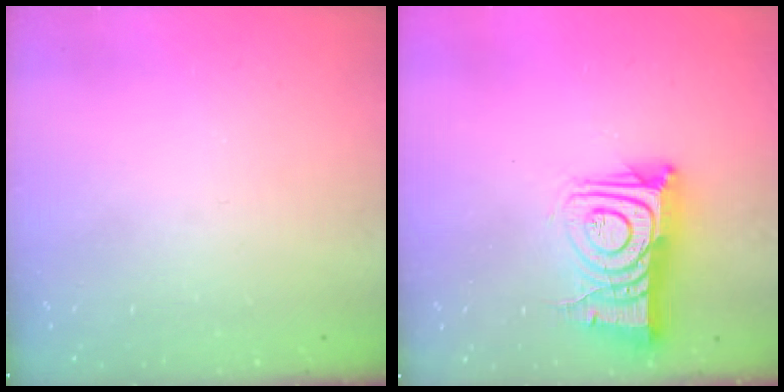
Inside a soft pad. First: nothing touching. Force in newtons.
{"total": 14.8, "press": 14.7, "slide": 1.6}